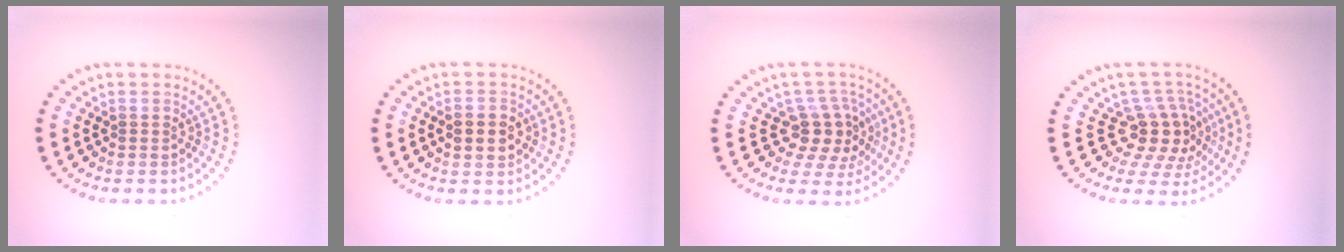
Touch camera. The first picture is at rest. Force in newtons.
{"total": 2.4, "press": 2.4, "slide": 0.1}
{"total": 3.8, "press": 3.2, "slide": 2.1}
{"total": 4.3, "press": 3.5, "slide": 2.5}